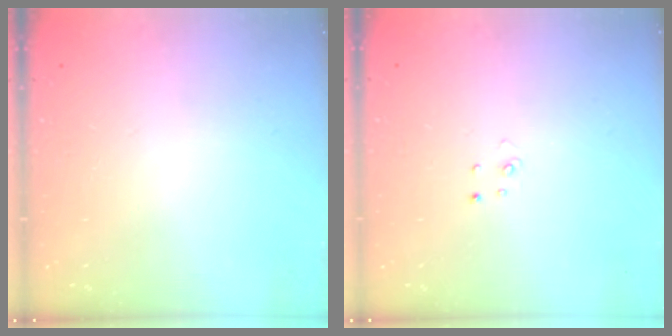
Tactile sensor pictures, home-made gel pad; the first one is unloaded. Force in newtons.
{"total": 2.7, "press": 2.7, "slide": 0.3}